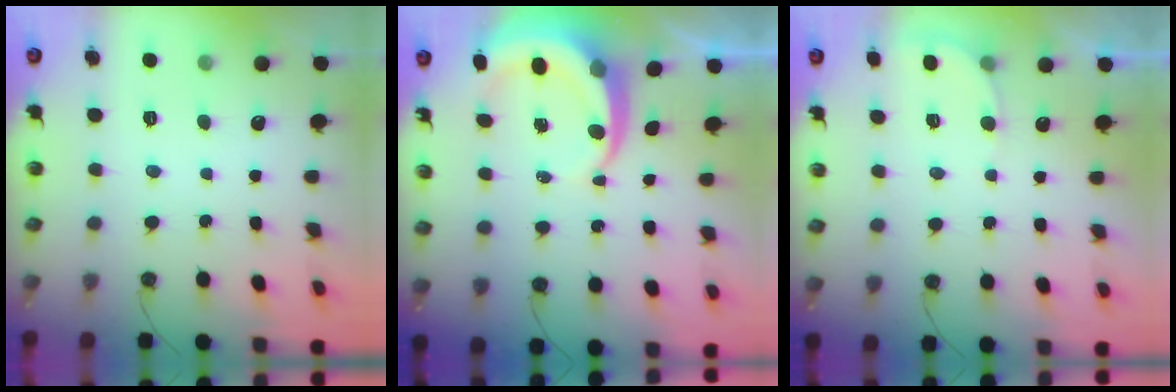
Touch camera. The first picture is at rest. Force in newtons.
{"total": 7.7, "press": 7.7, "slide": 0.9}
{"total": 3.1, "press": 3.0, "slide": 0.6}